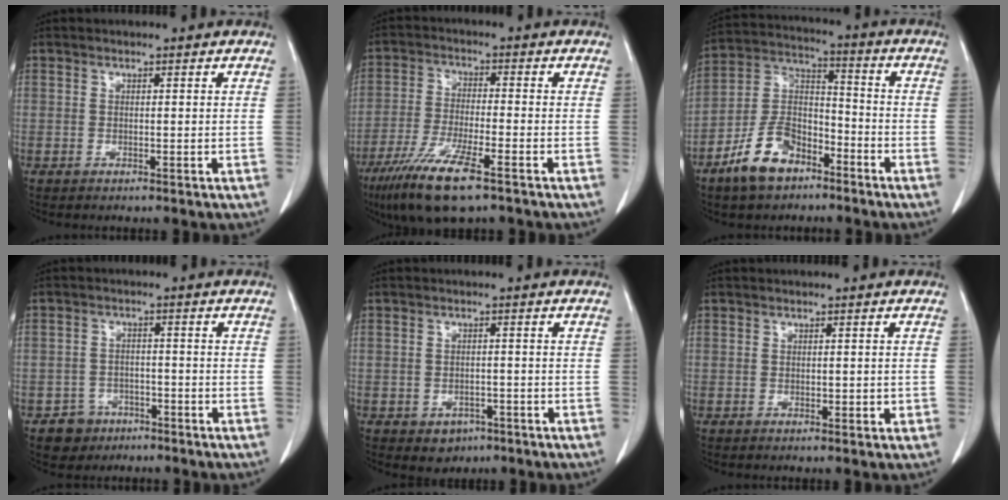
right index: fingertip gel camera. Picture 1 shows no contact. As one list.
[{"total": 10.9, "force": [-6.8, 1.3, 8.4], "torque": [-0.164, -0.029, -0.120]}, {"total": 11.0, "force": [-6.9, 5.8, 6.4], "torque": [-0.135, 0.011, -0.130]}, {"total": 4.2, "force": [-2.4, 3.5, 0.1], "torque": [0.007, 0.016, -0.033]}, {"total": 3.0, "force": [-1.5, 2.3, 1.1], "torque": [-0.007, 0.007, -0.008]}, {"total": 1.5, "force": [-0.1, 1.0, 1.1], "torque": [-0.013, 0.004, 0.003]}]